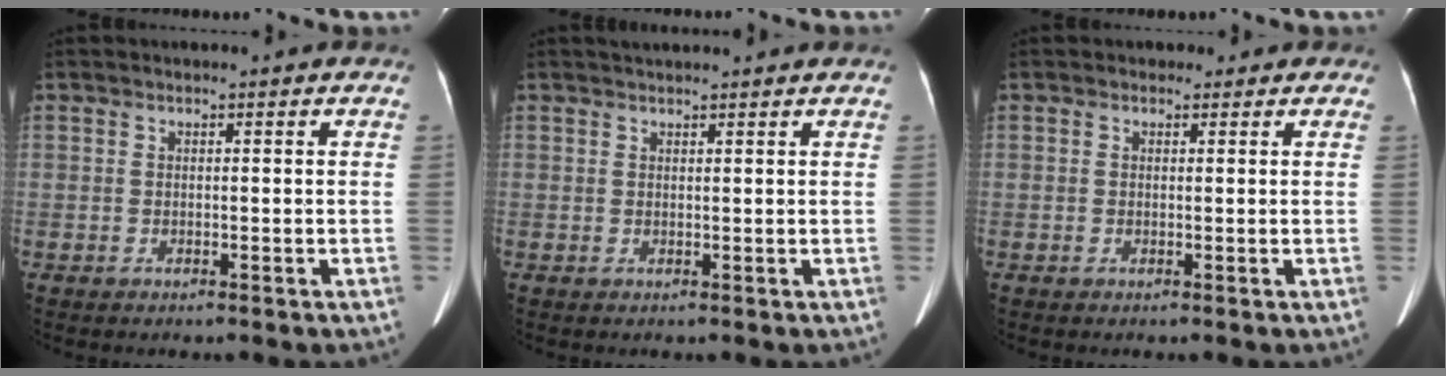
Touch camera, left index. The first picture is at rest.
{"total": 3.9, "force": [3.7, -0.2, 1.4], "torque": [-0.015, 0.029, 0.049]}
{"total": 1.3, "force": [0.8, 1.0, 0.1], "torque": [0.006, 0.004, 0.005]}